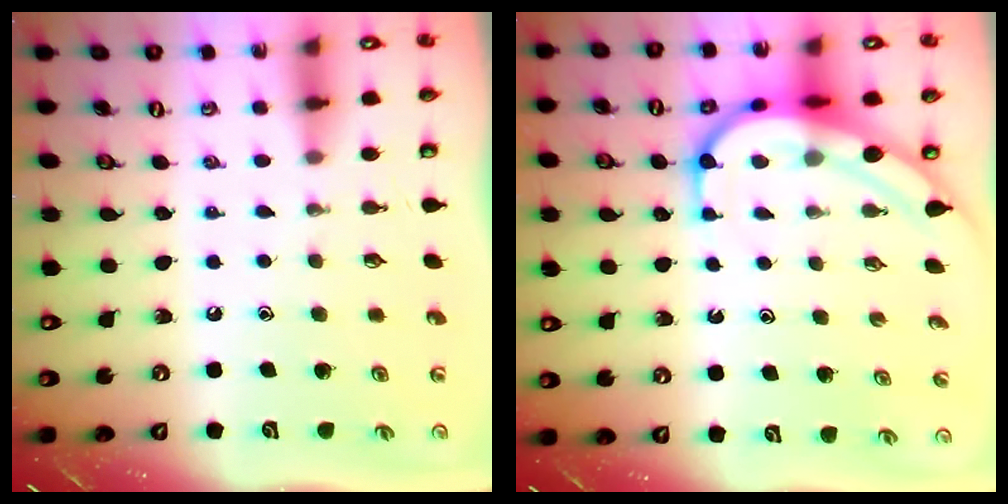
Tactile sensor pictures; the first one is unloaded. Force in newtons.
{"total": 8.1, "press": 8.0, "slide": 0.6}